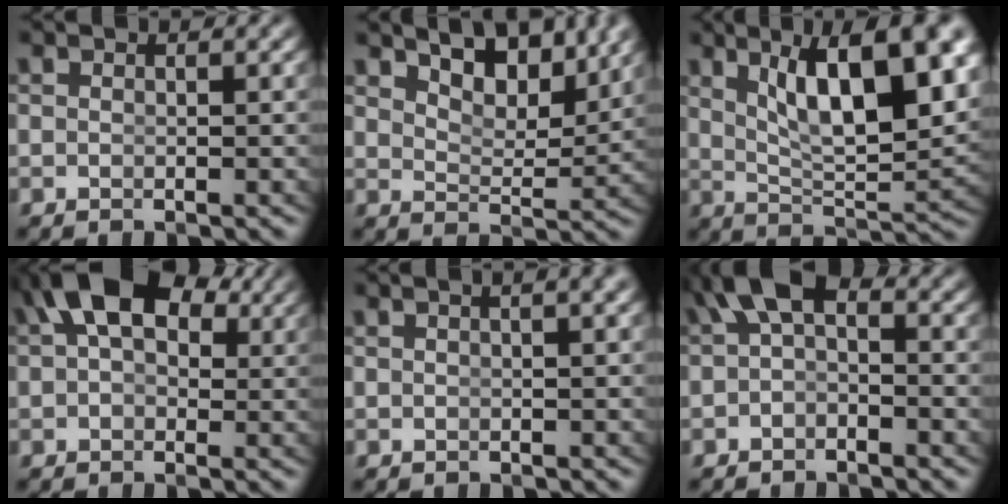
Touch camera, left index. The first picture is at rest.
{"total": 7.8, "force": [5.8, 3.1, 4.3], "torque": [-0.057, 0.004, 0.087]}
{"total": 10.1, "force": [3.5, 3.3, 9.0], "torque": [-0.129, -0.002, 0.062]}
{"total": 7.5, "force": [3.3, 4.2, 5.3], "torque": [-0.085, 0.006, 0.050]}
{"total": 2.8, "force": [1.3, 0.3, 2.5], "torque": [-0.016, 0.021, 0.013]}
{"total": 4.3, "force": [1.0, 2.4, 3.4], "torque": [-0.060, -0.005, 0.014]}